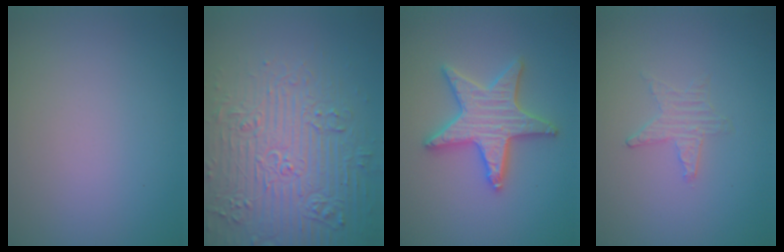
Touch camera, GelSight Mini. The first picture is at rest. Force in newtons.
{"total": 7.8, "press": 7.6, "slide": 1.9}
{"total": 4.9, "press": 4.9, "slide": 0.9}
{"total": 0.5, "press": 0.5, "slide": 0.1}